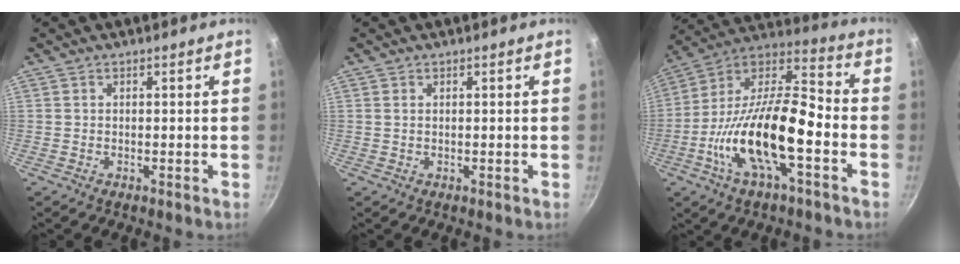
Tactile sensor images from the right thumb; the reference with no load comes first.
{"total": 0.5, "force": [0.3, 0.3, 0.3], "torque": [-0.007, 0.000, 0.005]}
{"total": 21.3, "force": [-6.3, 8.0, 18.7], "torque": [-0.338, 0.041, -0.132]}